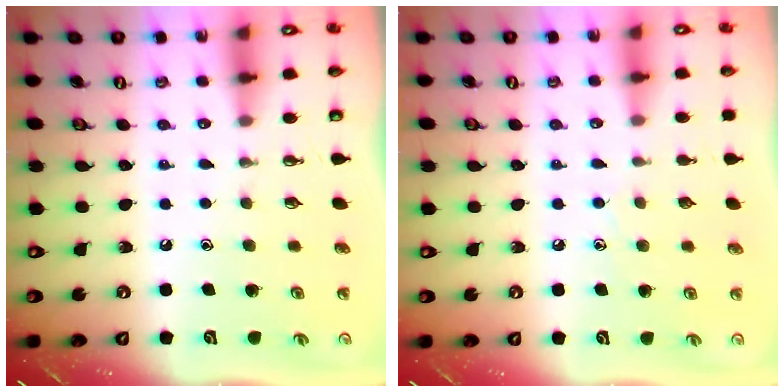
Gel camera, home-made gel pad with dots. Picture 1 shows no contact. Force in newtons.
{"total": 5.0, "press": 5.0, "slide": 0.5}